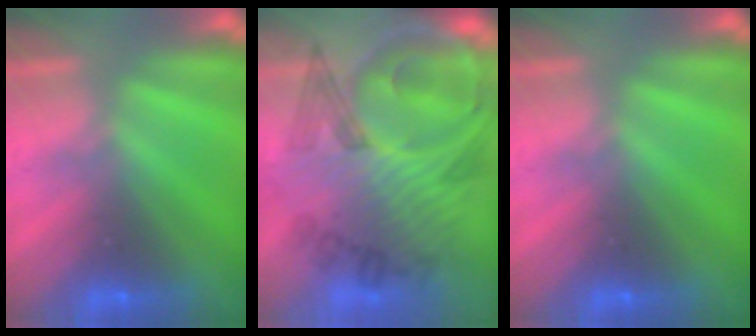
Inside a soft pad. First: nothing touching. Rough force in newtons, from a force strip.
{"total": 8.1}
{"total": 0.0}